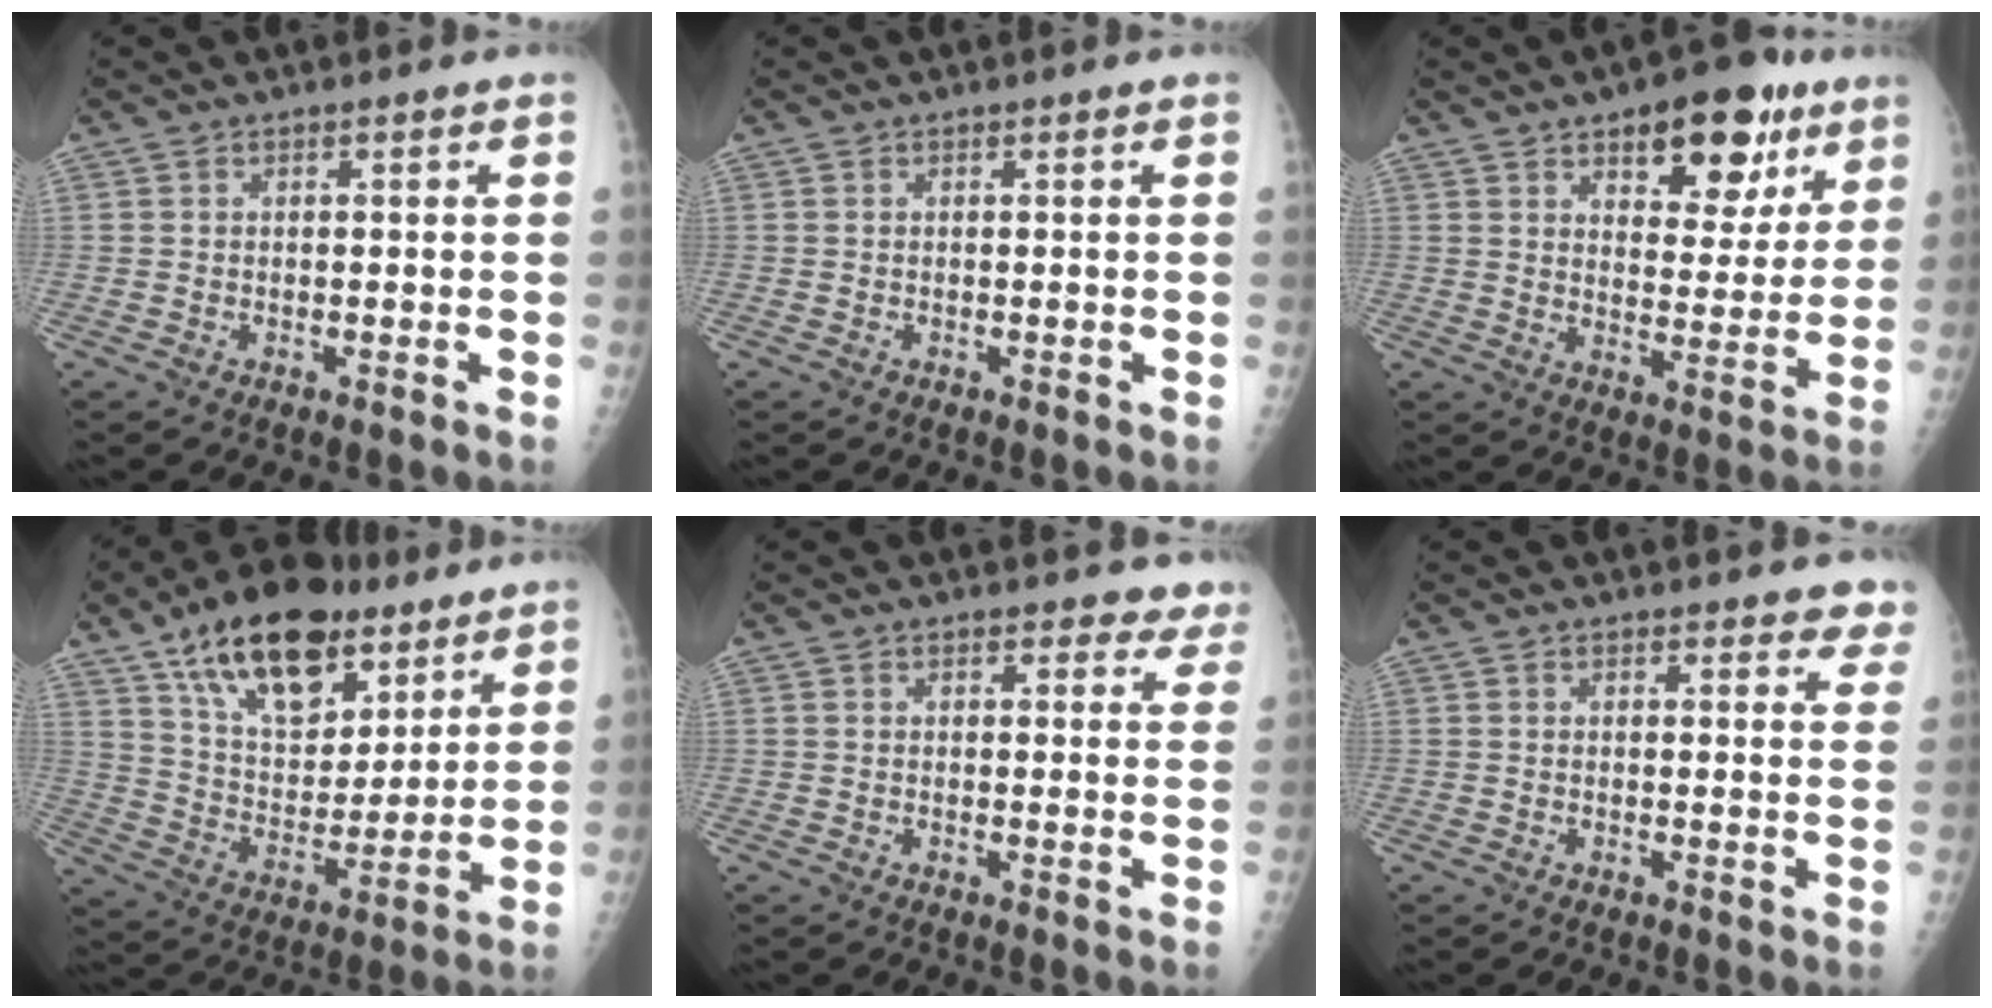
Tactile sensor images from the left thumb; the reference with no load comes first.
{"total": 0.0}
{"total": 15.0, "force": [8.4, 7.4, 10.0], "torque": [-0.081, -0.034, 0.119]}
{"total": 22.4, "force": [13.9, 11.7, 13.2], "torque": [-0.184, -0.045, 0.241]}
{"total": 5.1, "force": [4.5, 2.2, 1.0], "torque": [0.031, -0.021, 0.037]}
{"total": 5.2, "force": [4.5, 1.9, 1.7], "torque": [0.020, -0.019, 0.038]}